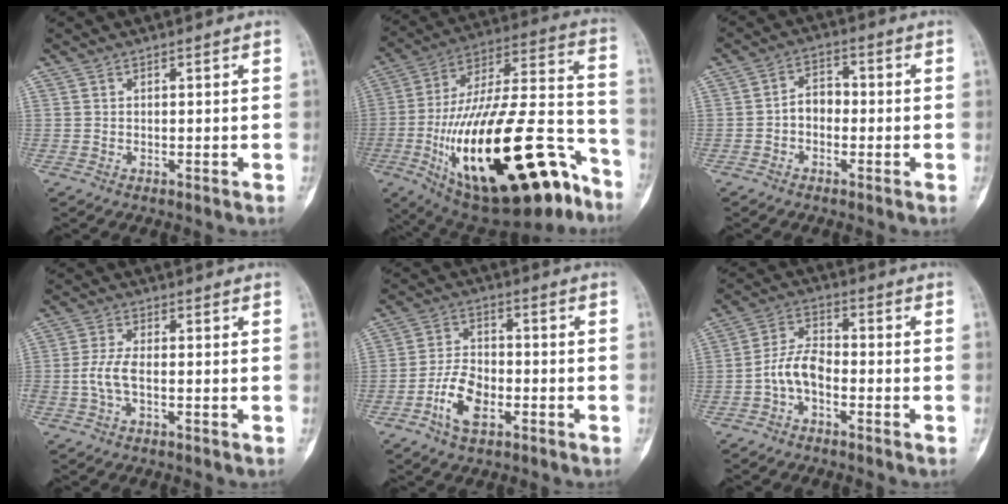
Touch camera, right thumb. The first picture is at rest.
{"total": 37.2, "force": [-16.5, 14.2, 30.2], "torque": [-0.483, 0.065, -0.251]}
{"total": 4.5, "force": [-1.0, 3.2, 2.9], "torque": [-0.029, 0.024, -0.029]}
{"total": 4.5, "force": [-0.9, 1.8, 4.0], "torque": [-0.100, 0.008, -0.022]}
{"total": 8.5, "force": [-3.7, 4.7, 6.0], "torque": [-0.109, 0.022, -0.072]}
{"total": 6.5, "force": [-2.4, 3.6, 4.8], "torque": [-0.092, 0.031, -0.056]}